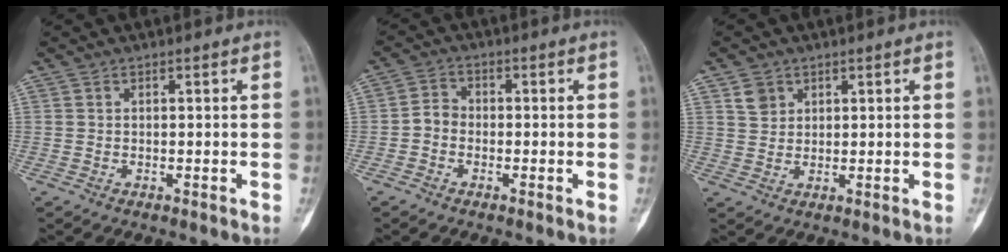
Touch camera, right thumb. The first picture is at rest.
{"total": 3.1, "force": [-1.1, 2.5, 1.5], "torque": [-0.017, 0.012, -0.030]}
{"total": 3.2, "force": [1.8, 2.5, 0.9], "torque": [-0.004, -0.008, 0.035]}